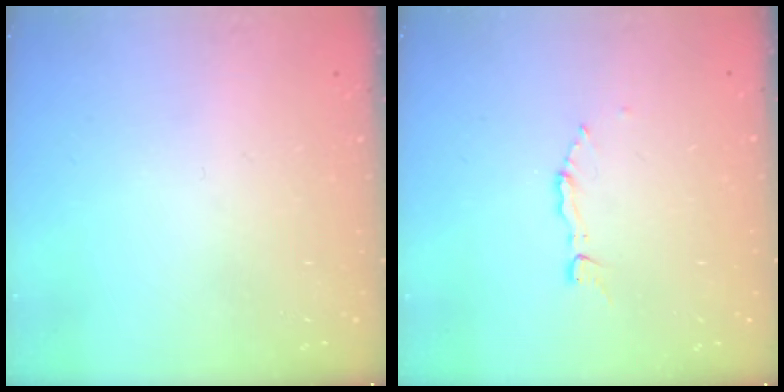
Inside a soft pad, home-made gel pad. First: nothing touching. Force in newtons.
{"total": 2.7, "press": 2.7, "slide": 0.2}